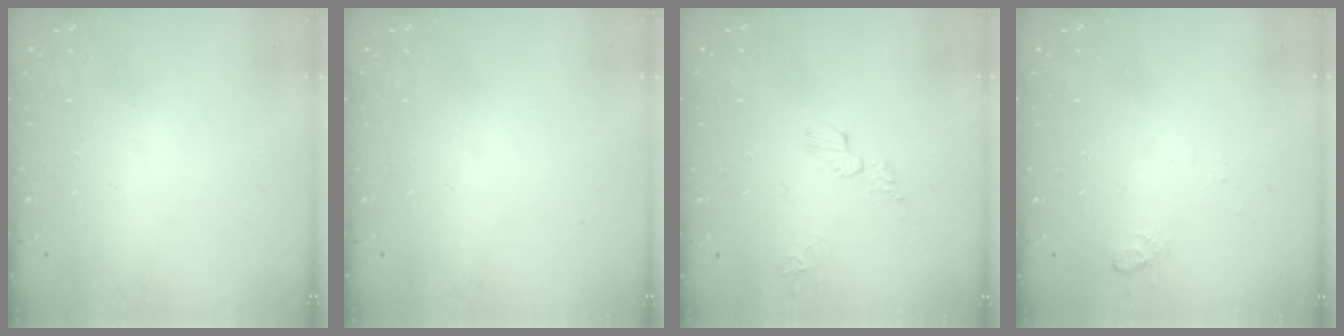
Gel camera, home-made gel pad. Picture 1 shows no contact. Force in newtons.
{"total": 0.0}
{"total": 3.6, "press": 3.6, "slide": 0.0}
{"total": 6.2, "press": 4.6, "slide": 4.1}